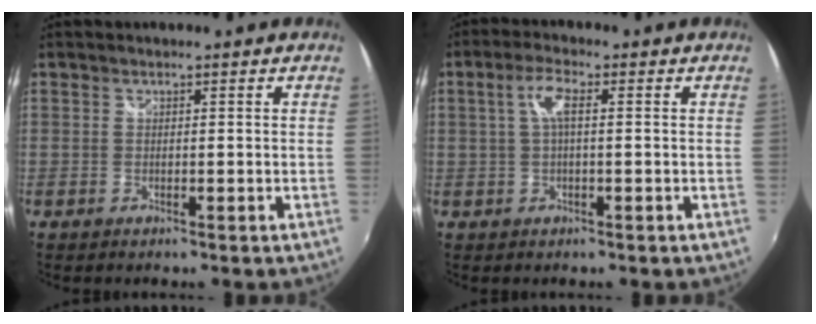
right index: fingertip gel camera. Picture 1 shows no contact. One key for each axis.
{"total": 4.2, "fx": 0.6, "fy": 1.0, "fz": 4.0, "tx": -0.079, "ty": 0.009, "tz": 0.012}